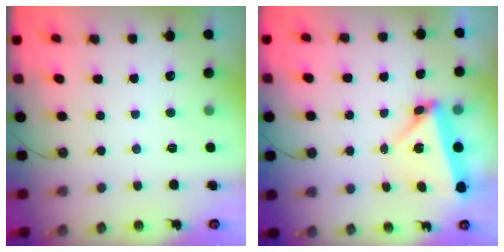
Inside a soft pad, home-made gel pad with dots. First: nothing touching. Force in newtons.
{"total": 5.6, "press": 4.6, "slide": 3.2}